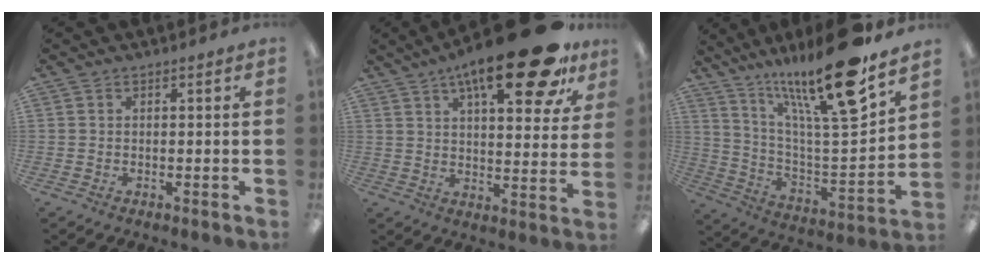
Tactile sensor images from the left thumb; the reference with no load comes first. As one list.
[{"total": 21.7, "force": [13.1, 6.8, 15.8], "torque": [-0.235, -0.059, 0.205]}, {"total": 22.1, "force": [16.2, 3.5, 14.7], "torque": [-0.251, -0.107, 0.260]}]